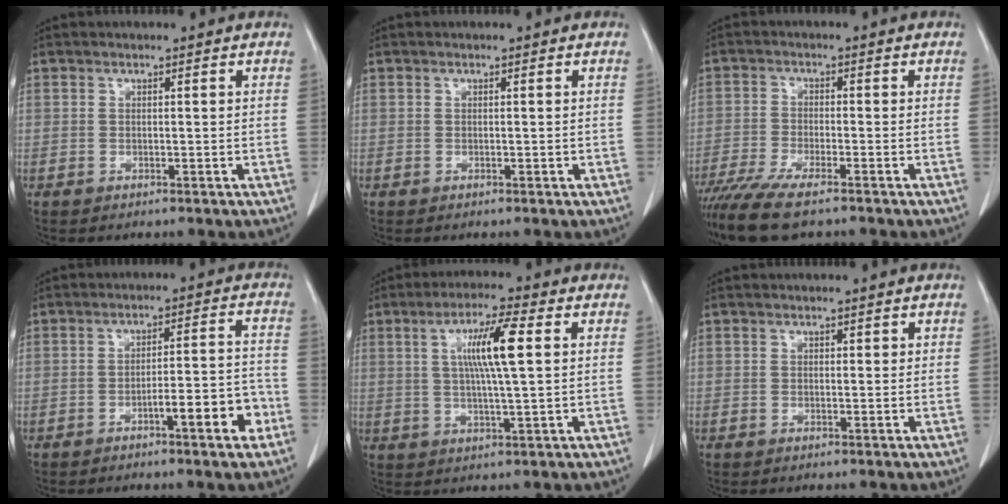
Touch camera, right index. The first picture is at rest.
{"total": 0.0}
{"total": 9.7, "force": [-7.5, 1.4, 5.9], "torque": [-0.103, -0.022, -0.129]}
{"total": 7.7, "force": [-3.9, 0.9, 6.6], "torque": [-0.092, 0.017, -0.053]}
{"total": 8.6, "force": [2.0, 0.3, 8.4], "torque": [-0.154, 0.004, 0.035]}
{"total": 0.7, "force": [0.4, 0.5, 0.3], "torque": [0.003, 0.000, 0.002]}